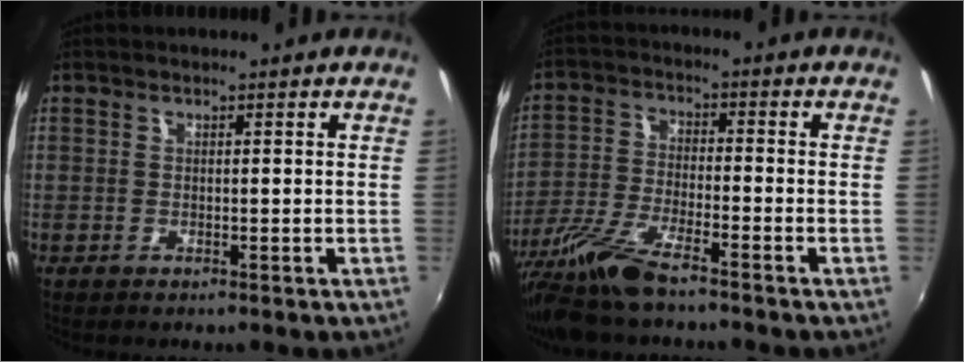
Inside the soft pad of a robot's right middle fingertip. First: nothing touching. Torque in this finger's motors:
{"motor_torque": [1.13, -1.01, 0.59, 0.17]}